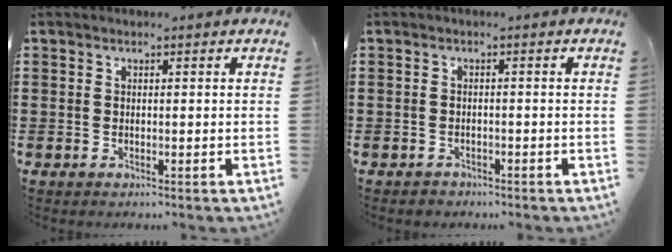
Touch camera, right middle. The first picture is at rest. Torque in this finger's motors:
{"motor_torque": [0.00, 0.00, -0.12, -0.01]}